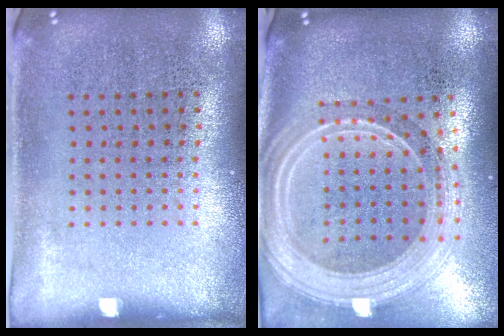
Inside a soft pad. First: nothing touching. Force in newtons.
{"total": 2.8, "press": 2.3, "slide": 1.5}